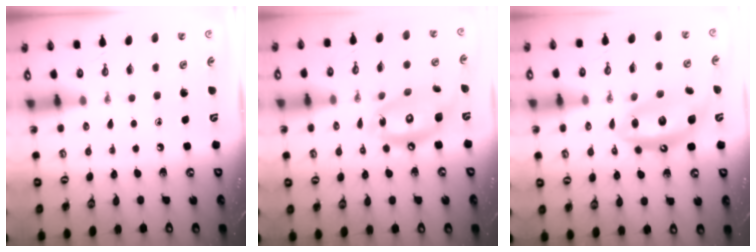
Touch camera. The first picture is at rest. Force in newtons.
{"total": 14.7, "press": 14.6, "slide": 1.8}
{"total": 13.0, "press": 12.9, "slide": 1.5}